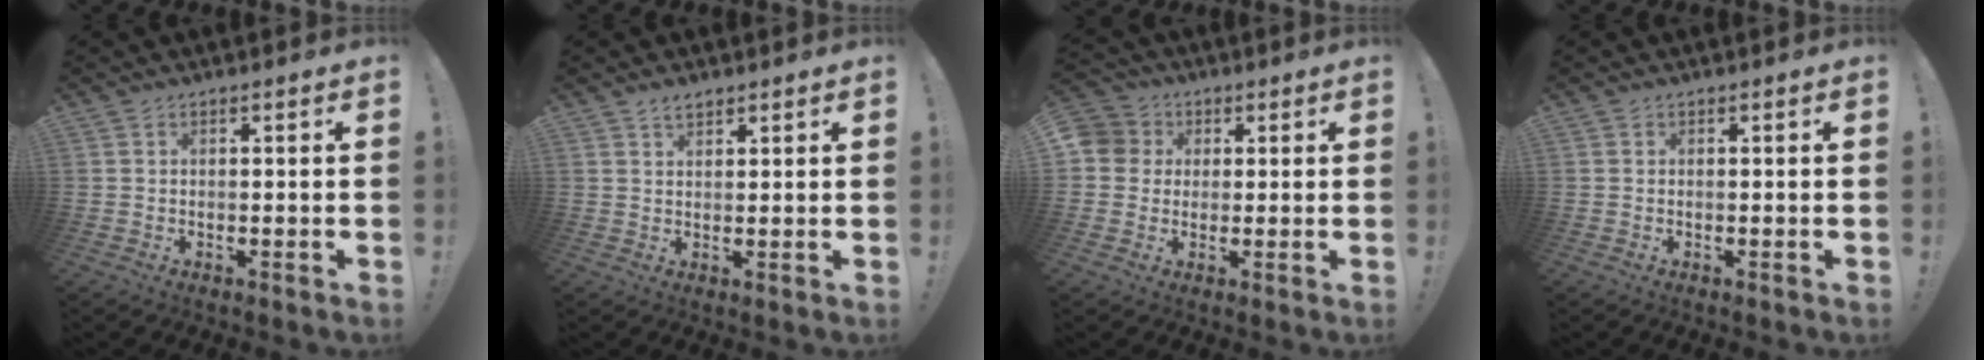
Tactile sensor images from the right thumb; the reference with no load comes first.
{"total": 2.6, "force": [2.1, 1.2, 1.0], "torque": [-0.009, -0.012, 0.037]}
{"total": 6.6, "force": [0.9, 6.3, 1.8], "torque": [-0.032, 0.002, 0.017]}
{"total": 0.0}